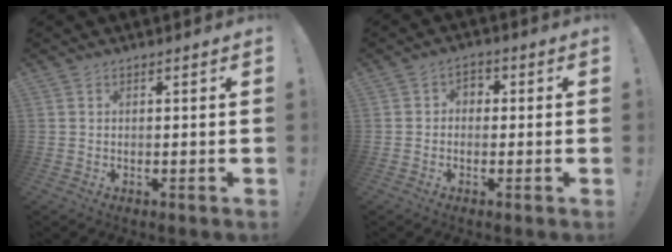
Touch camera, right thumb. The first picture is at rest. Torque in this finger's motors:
{"motor_torque": [0.25, 0.36, 0.04, -0.10, 0.00]}